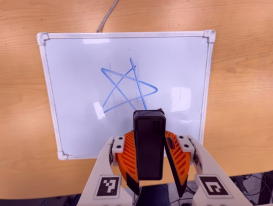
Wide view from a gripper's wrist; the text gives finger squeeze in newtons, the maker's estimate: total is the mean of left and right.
{"total": 6.0, "left": 5.4, "right": 6.7}